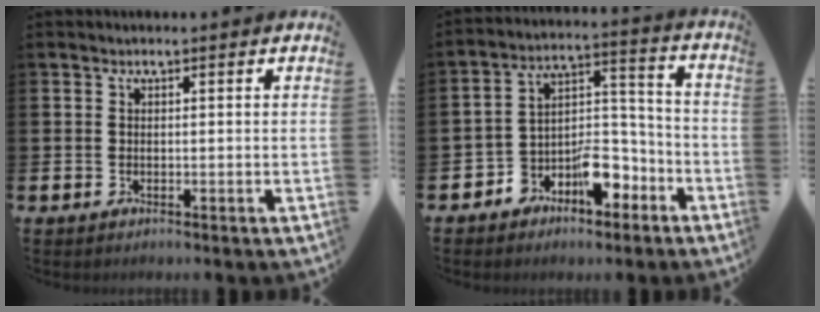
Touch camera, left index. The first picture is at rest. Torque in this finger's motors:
{"motor_torque": [1.33, 0.81, 0.92, 0.21]}